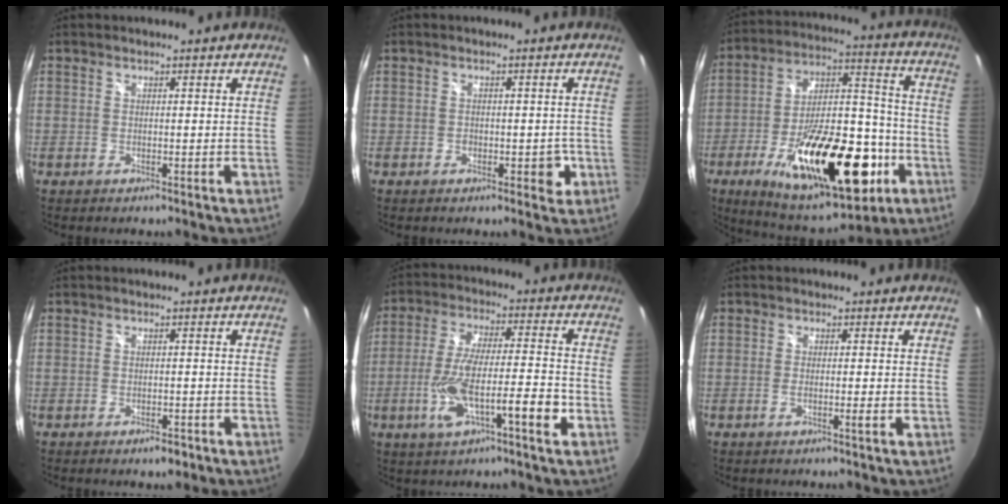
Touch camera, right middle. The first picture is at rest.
{"total": 2.9, "force": [-1.1, 2.1, 1.7], "torque": [-0.019, 0.001, -0.012]}
{"total": 28.4, "force": [-11.8, 11.9, 23.0], "torque": [-0.384, -0.002, -0.169]}
{"total": 2.3, "force": [-1.4, 1.1, 1.4], "torque": [-0.024, -0.002, -0.019]}
{"total": 12.8, "force": [-4.7, 1.9, 11.7], "torque": [-0.225, -0.012, -0.077]}
{"total": 1.6, "force": [-0.7, -0.4, 1.4], "torque": [-0.024, -0.003, -0.013]}